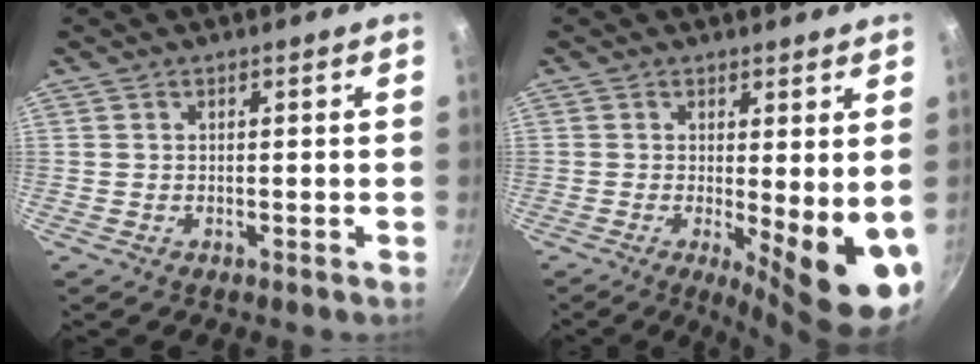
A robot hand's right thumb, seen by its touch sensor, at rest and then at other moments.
{"total": 12.7, "force": [-2.0, 3.8, 11.9], "torque": [-0.156, -0.027, -0.015]}